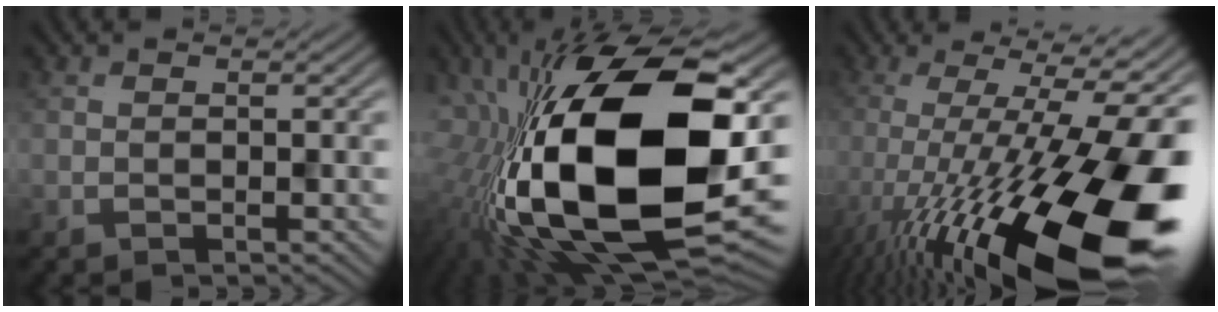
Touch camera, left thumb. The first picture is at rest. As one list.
[{"total": 22.1, "force": [-2.7, 10.7, 19.2], "torque": [-0.395, -0.017, -0.046]}, {"total": 22.4, "force": [-7.3, 6.0, 20.3], "torque": [-0.304, -0.006, -0.121]}]